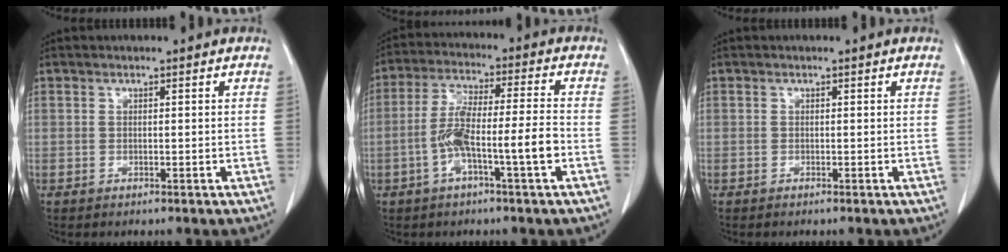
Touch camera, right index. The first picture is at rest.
{"total": 9.3, "force": [-3.1, 0.3, 8.8], "torque": [-0.171, 0.019, -0.055]}
{"total": 0.0}